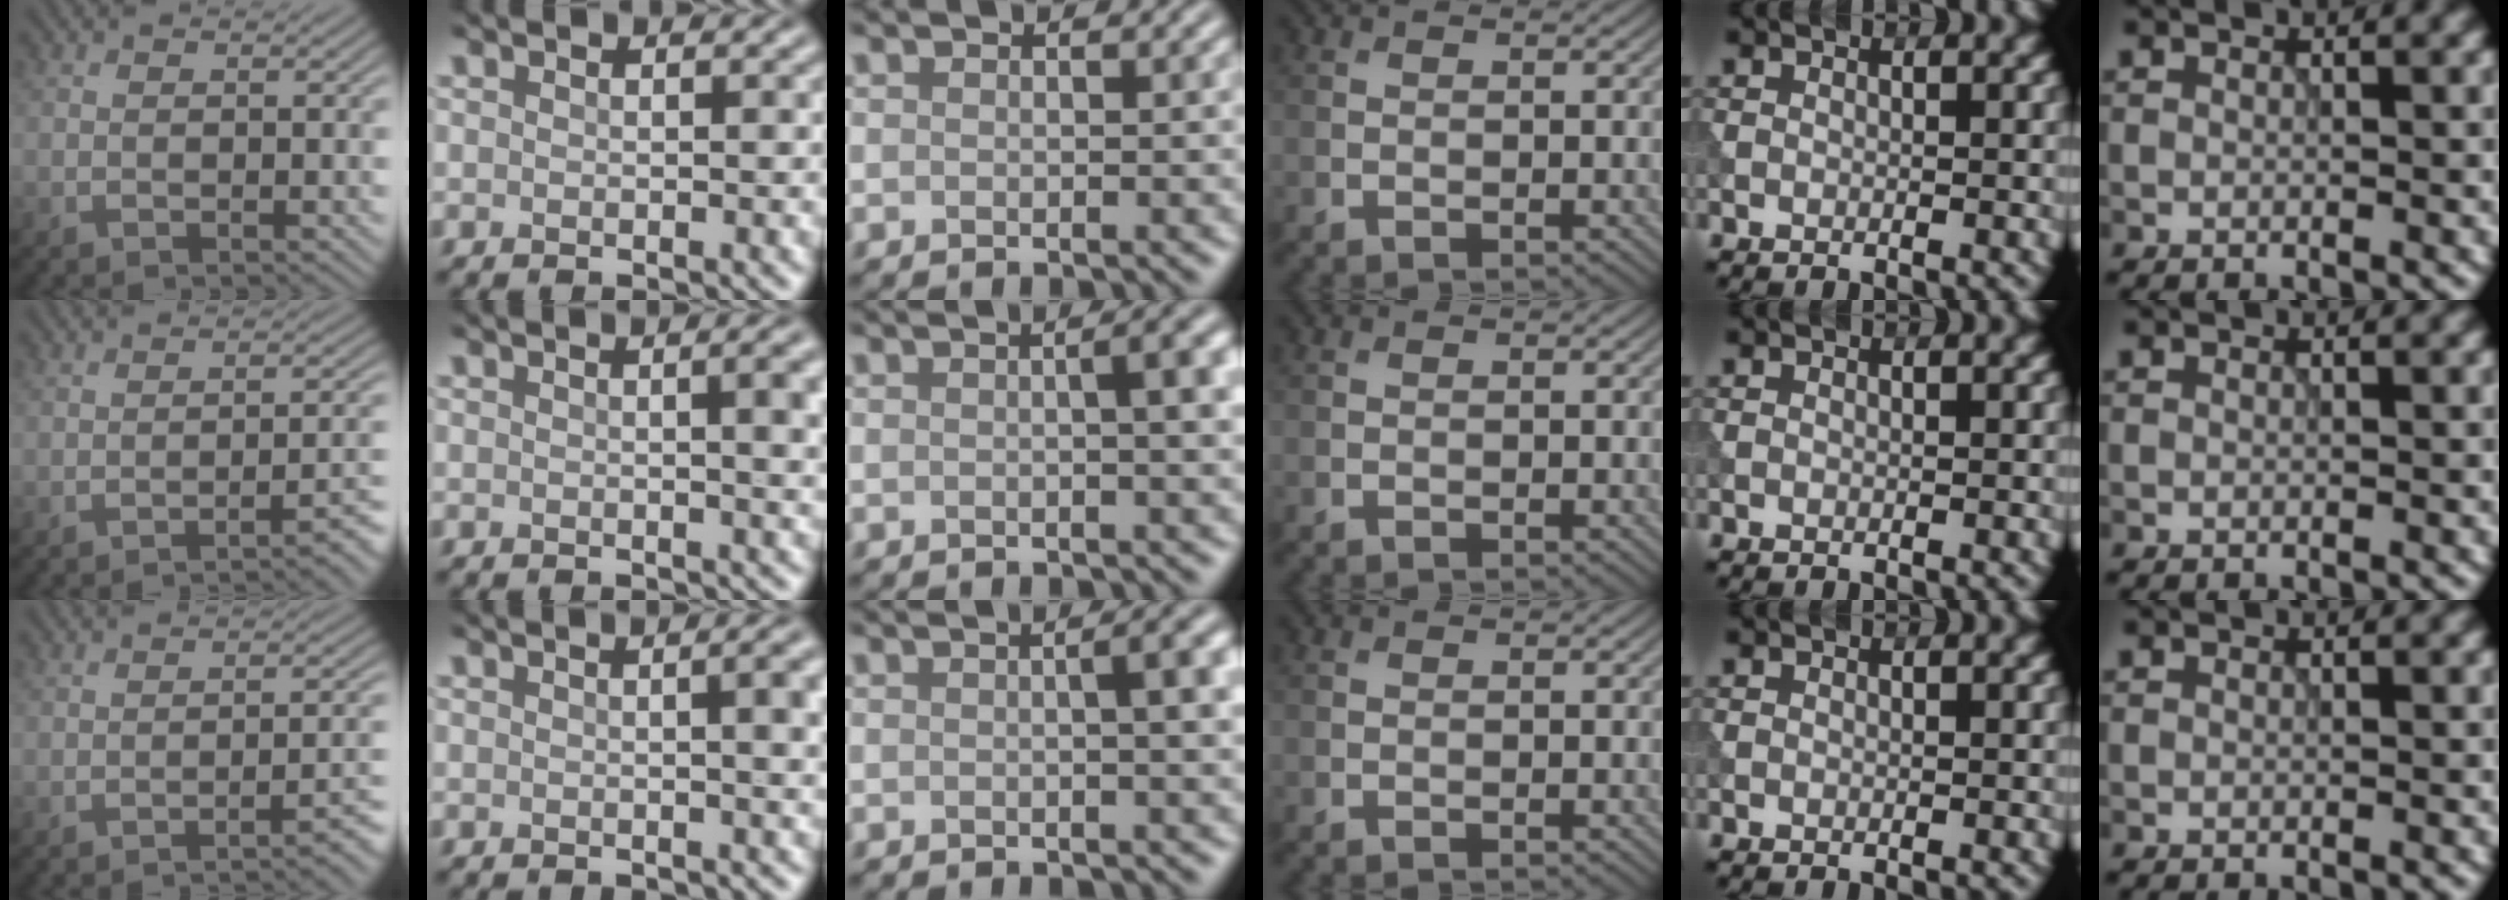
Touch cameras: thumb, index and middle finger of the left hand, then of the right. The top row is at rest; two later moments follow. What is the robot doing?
{"motion": "dispense", "object": "syringe"}